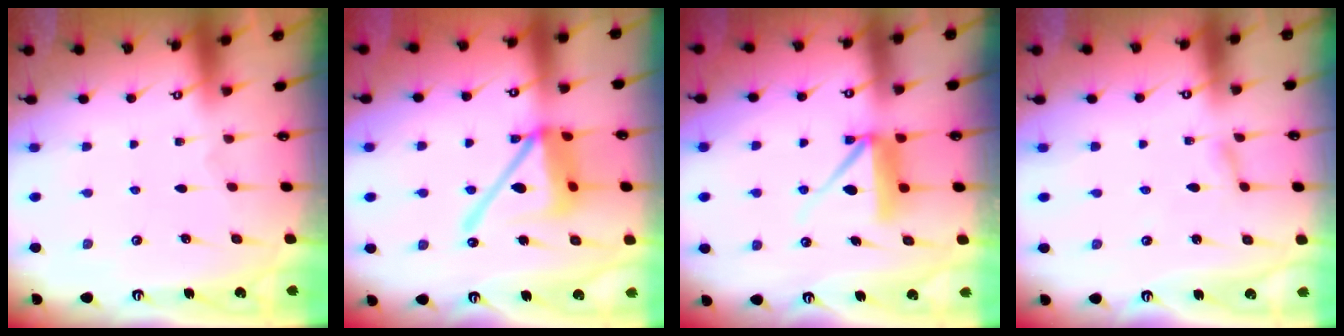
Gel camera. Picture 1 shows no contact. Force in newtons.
{"total": 16.5, "press": 16.4, "slide": 1.9}
{"total": 8.8, "press": 8.8, "slide": 0.9}
{"total": 2.0, "press": 1.9, "slide": 0.3}